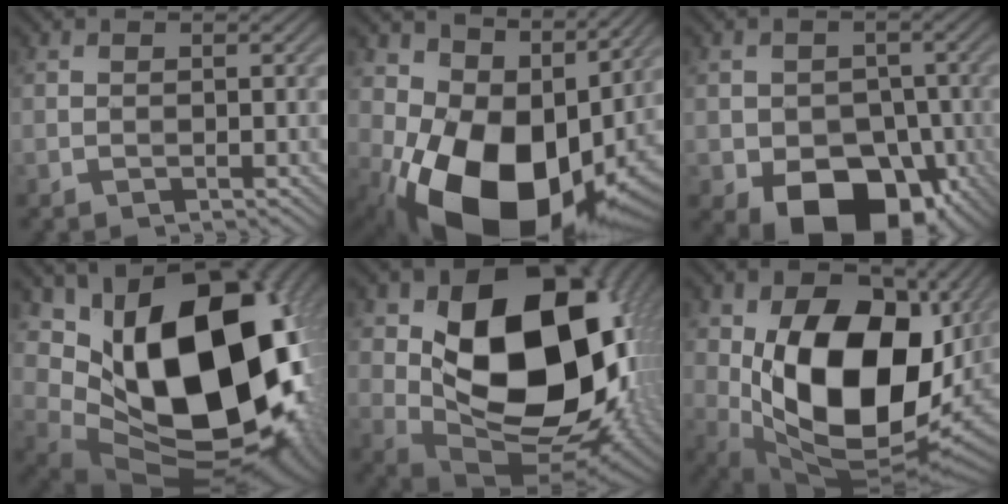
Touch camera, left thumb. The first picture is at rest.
{"total": 17.2, "force": [-0.3, 12.0, 12.4], "torque": [-0.205, -0.033, 0.017]}
{"total": 10.6, "force": [-4.7, 7.3, 6.2], "torque": [-0.093, -0.027, -0.074]}
{"total": 19.6, "force": [3.3, 12.5, 14.7], "torque": [-0.259, -0.047, 0.091]}
{"total": 19.5, "force": [2.0, 13.0, 14.4], "torque": [-0.231, -0.035, 0.051]}
{"total": 19.1, "force": [0.9, 12.1, 14.8], "torque": [-0.260, -0.043, 0.026]}